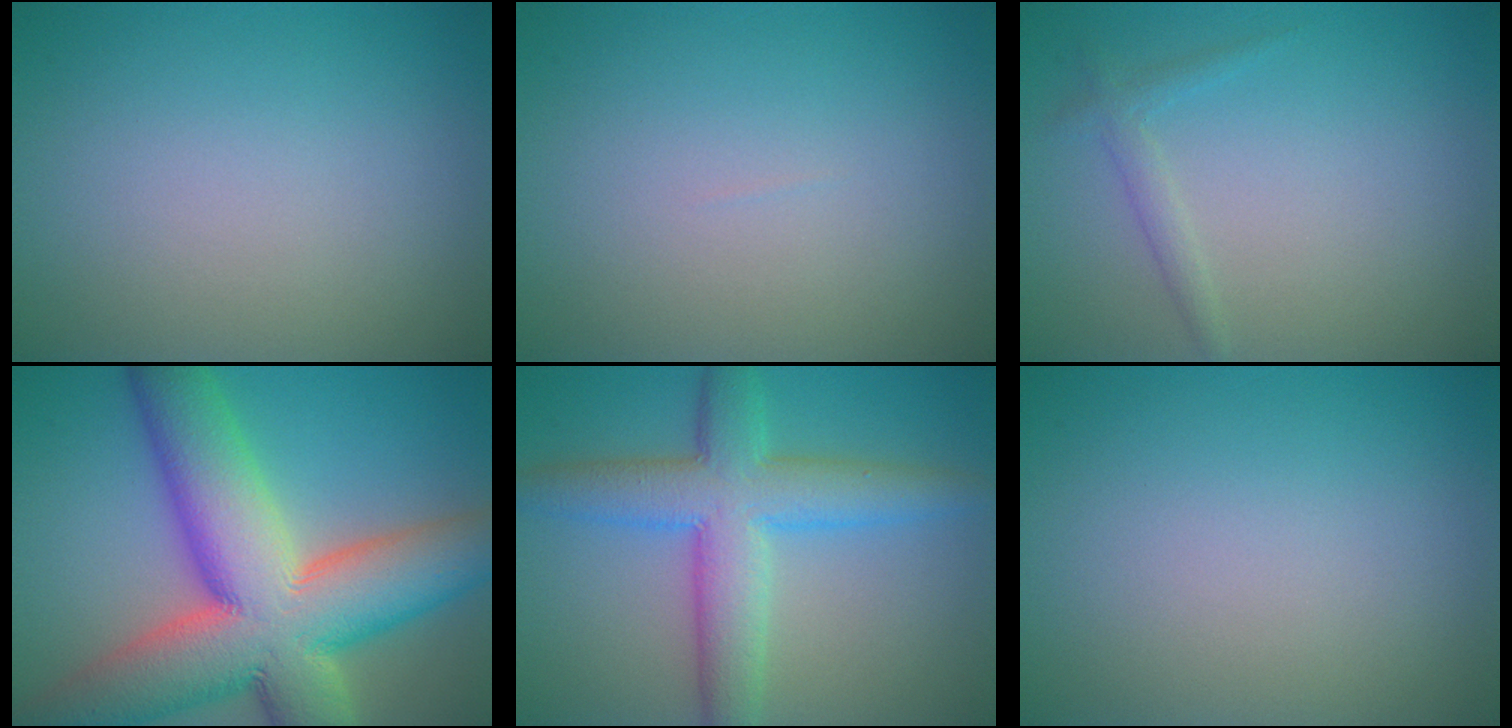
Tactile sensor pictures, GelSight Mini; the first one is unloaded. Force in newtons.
{"total": 0.0}
{"total": 1.4, "press": 1.4, "slide": 0.0}
{"total": 16.3, "press": 16.2, "slide": 1.2}
{"total": 7.1, "press": 7.1, "slide": 0.2}
{"total": 0.0}